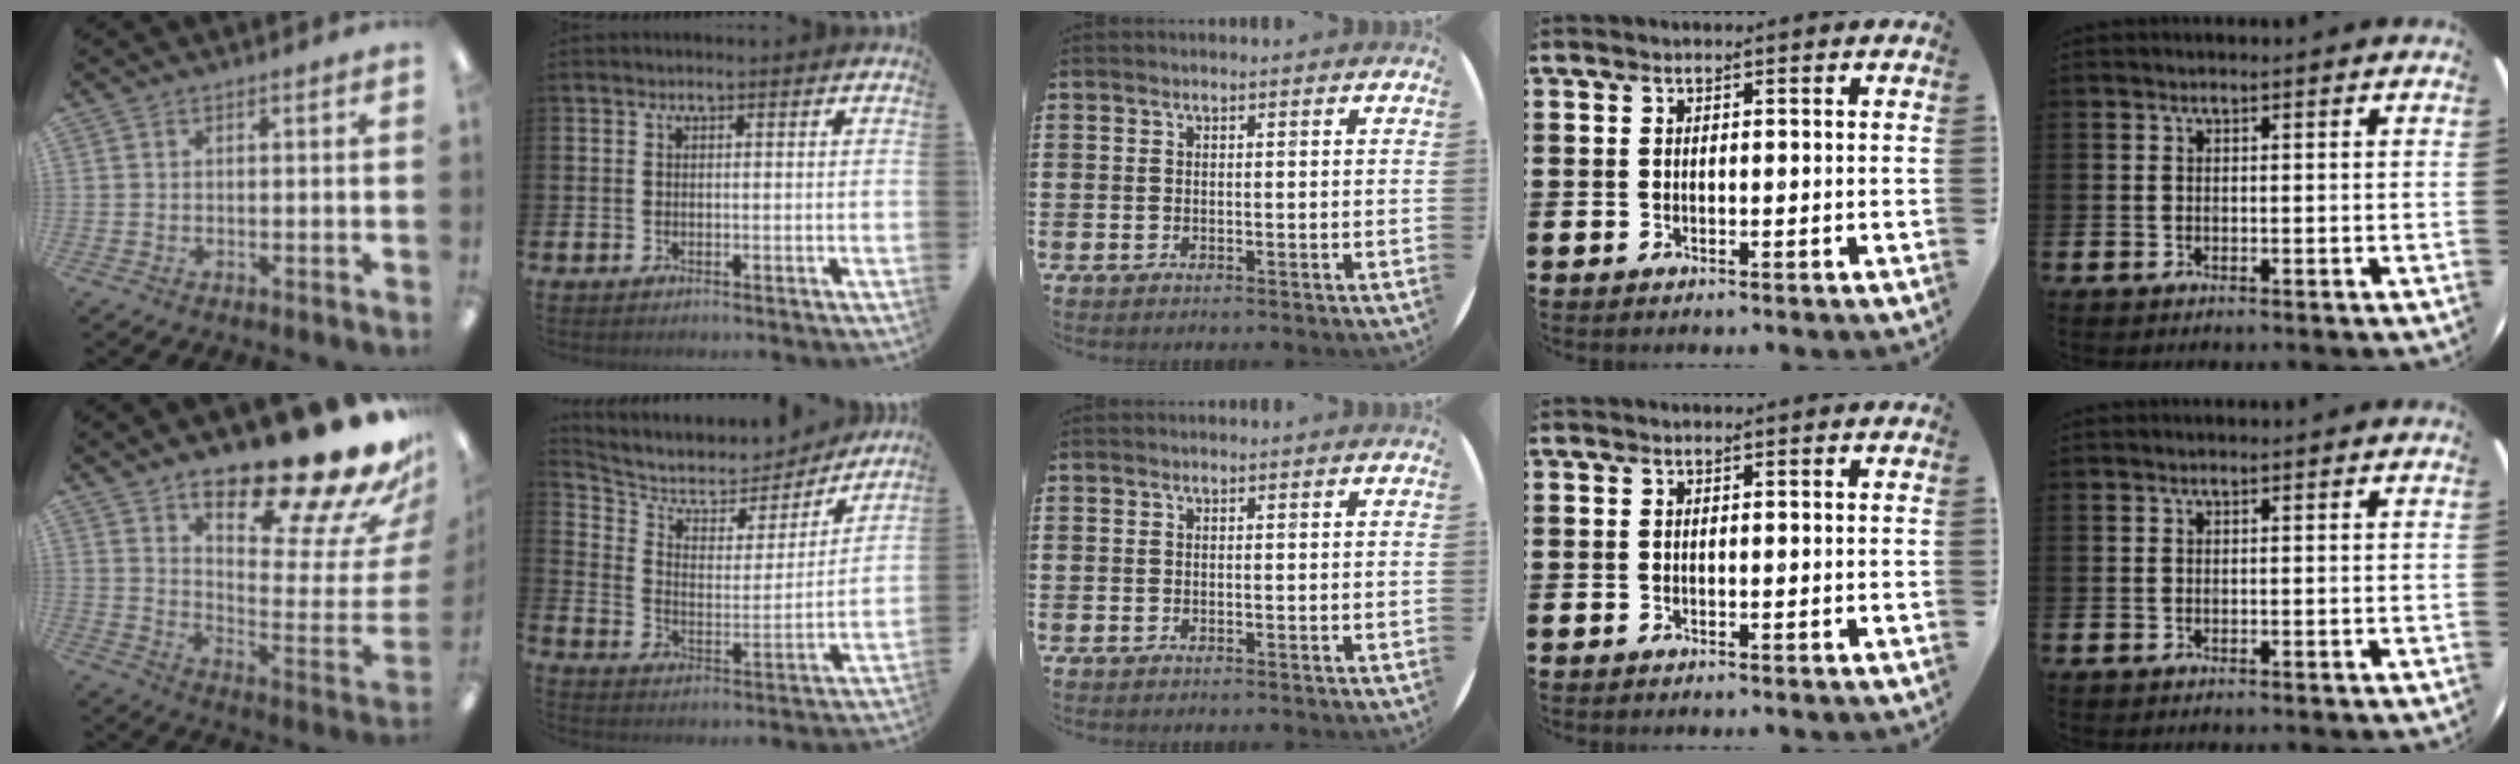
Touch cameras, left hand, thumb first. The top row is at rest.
{"thumb": {"total": 23.8, "force": [19.4, 5.1, 12.9], "torque": [-0.164, -0.151, 0.306]}, "index": {"total": 6.8, "force": [6.0, 2.9, 1.5], "torque": [-0.063, -0.050, 0.098]}}